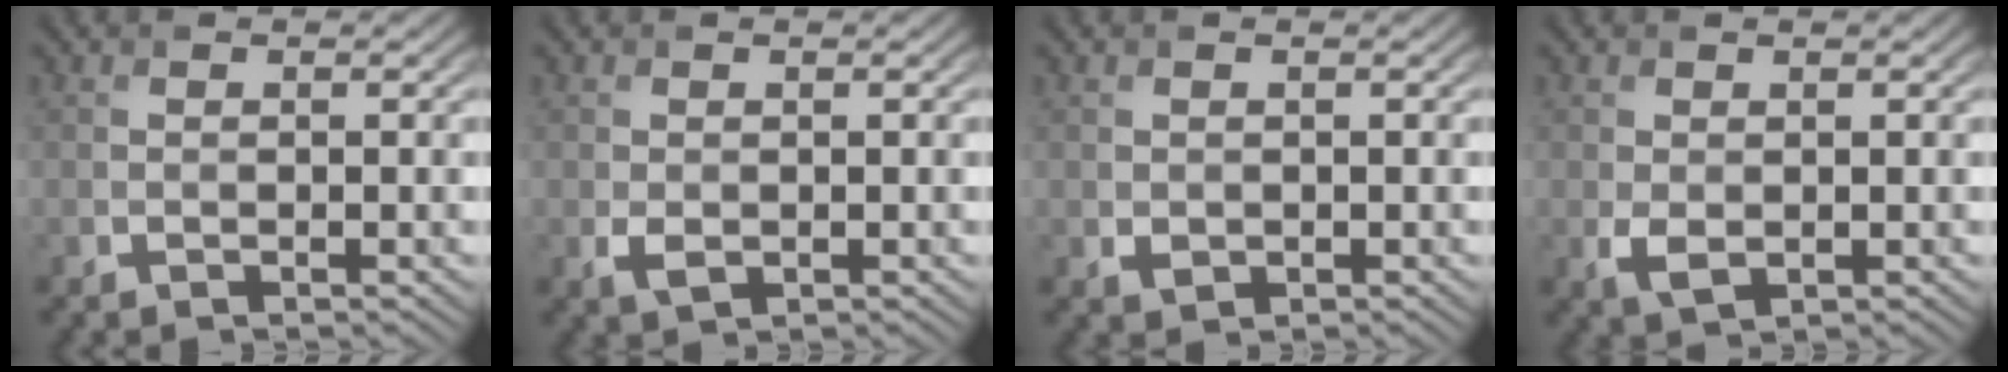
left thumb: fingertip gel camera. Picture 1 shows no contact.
{"total": 1.6, "force": [-0.3, 1.1, 1.1], "torque": [-0.029, -0.008, -0.002]}
{"total": 0.9, "force": [0.0, 0.8, 0.5], "torque": [-0.010, -0.007, 0.003]}
{"total": 2.0, "force": [-0.2, 1.3, 1.5], "torque": [-0.038, -0.008, 0.001]}